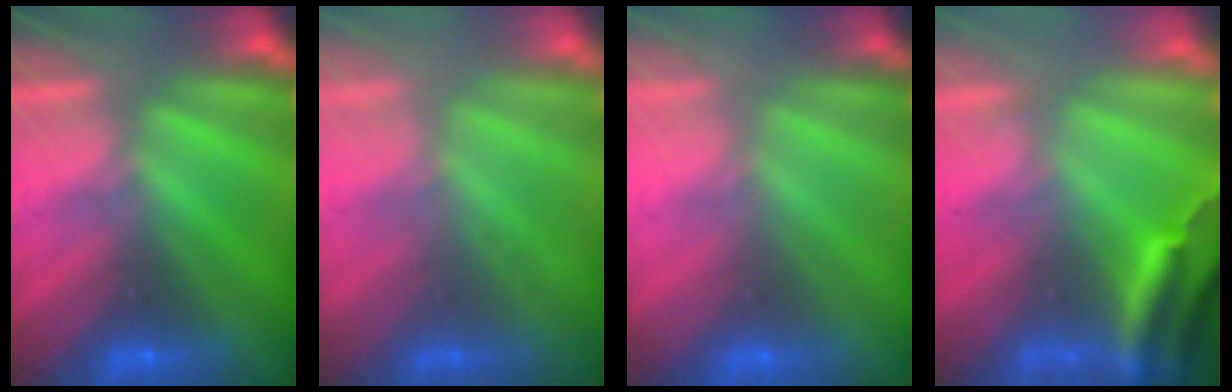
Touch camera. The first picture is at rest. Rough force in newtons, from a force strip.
{"total": 2.2}
{"total": 2.9}
{"total": 3.7}